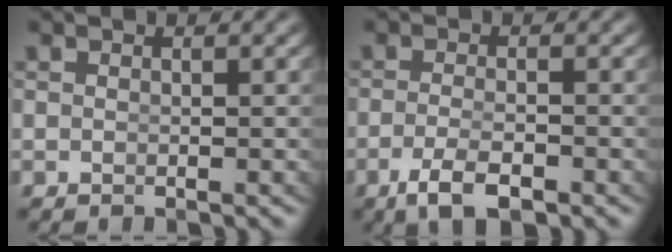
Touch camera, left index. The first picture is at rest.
{"total": 4.0, "force": [-2.9, 1.0, 2.6], "torque": [-0.055, -0.021, -0.037]}